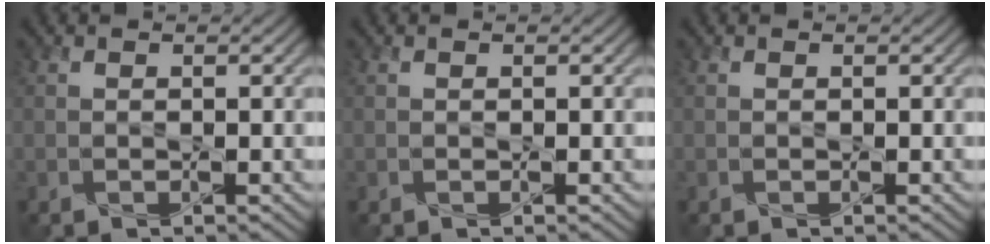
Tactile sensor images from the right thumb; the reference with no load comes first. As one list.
[{"total": 0.0}, {"total": 0.0}]